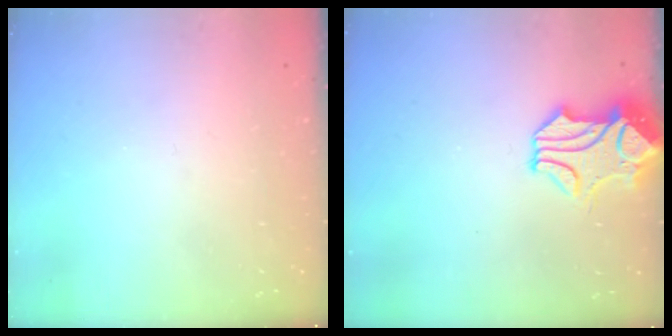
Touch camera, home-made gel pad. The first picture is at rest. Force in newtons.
{"total": 1.5, "press": 0.9, "slide": 1.2}